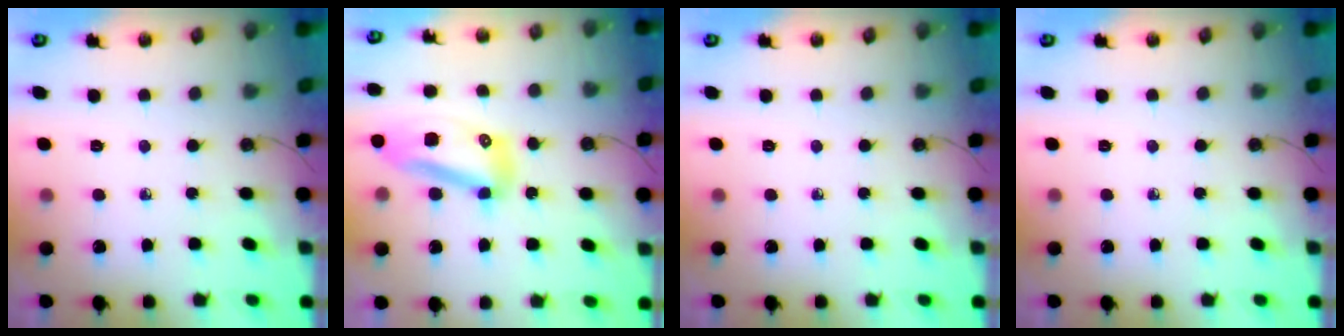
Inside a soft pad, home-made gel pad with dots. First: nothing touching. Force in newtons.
{"total": 12.3, "press": 12.2, "slide": 1.3}
{"total": 0.0}
{"total": 0.0}